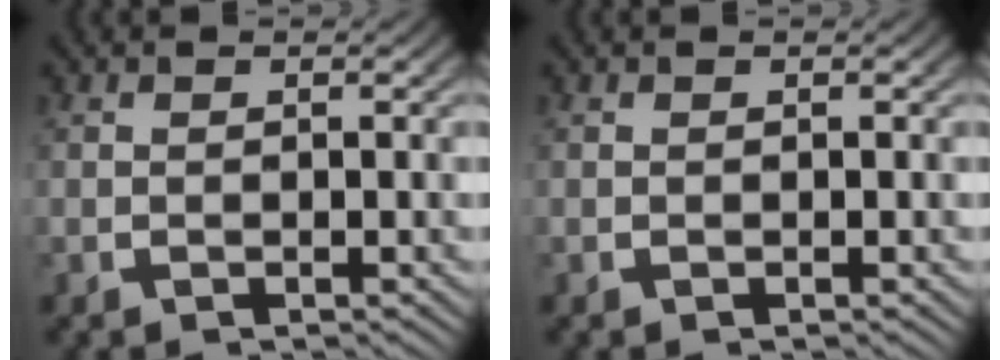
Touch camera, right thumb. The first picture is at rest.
{"total": 0.0}